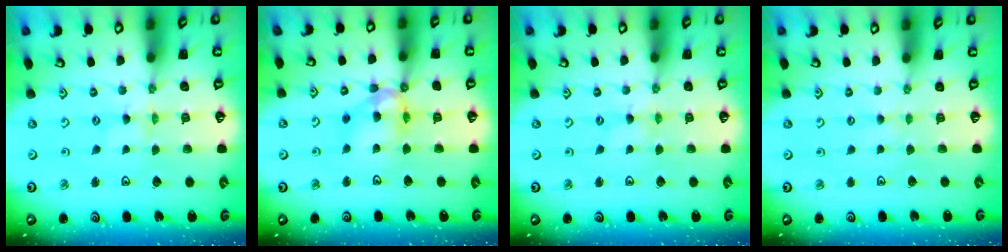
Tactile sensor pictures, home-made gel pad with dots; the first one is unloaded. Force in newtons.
{"total": 12.6, "press": 12.5, "slide": 1.2}
{"total": 0.9, "press": 0.8, "slide": 0.2}
{"total": 2.0, "press": 2.0, "slide": 0.3}